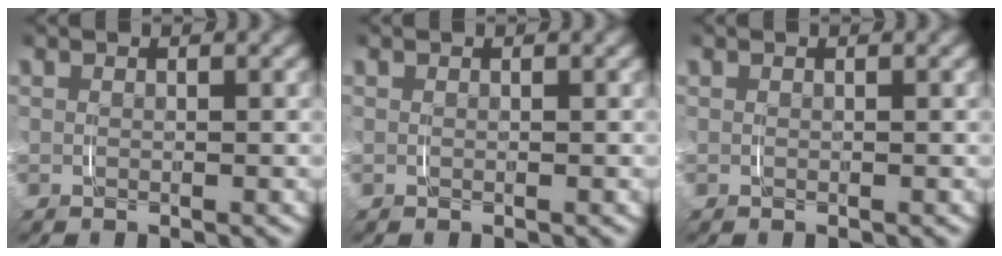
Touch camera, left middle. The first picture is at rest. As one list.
[{"total": 0.0}, {"total": 0.0}]